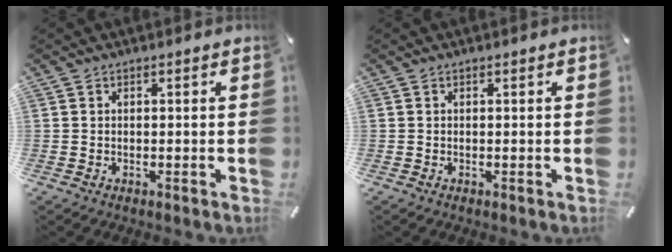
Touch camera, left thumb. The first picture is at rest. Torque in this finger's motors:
{"motor_torque": [-0.13, -0.03, -0.01, 0.01, -0.06]}